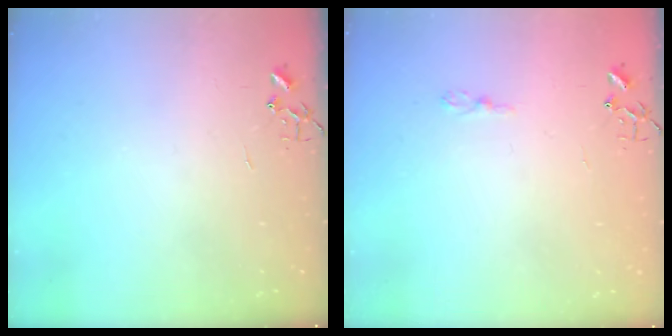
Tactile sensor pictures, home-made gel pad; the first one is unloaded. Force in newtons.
{"total": 3.6, "press": 3.6, "slide": 0.4}